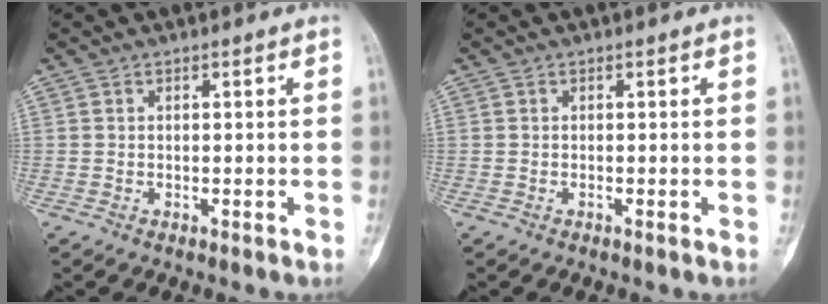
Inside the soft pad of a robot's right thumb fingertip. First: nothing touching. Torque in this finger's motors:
{"motor_torque": [-0.21, -0.33, 0.14, 0.15, -0.11]}